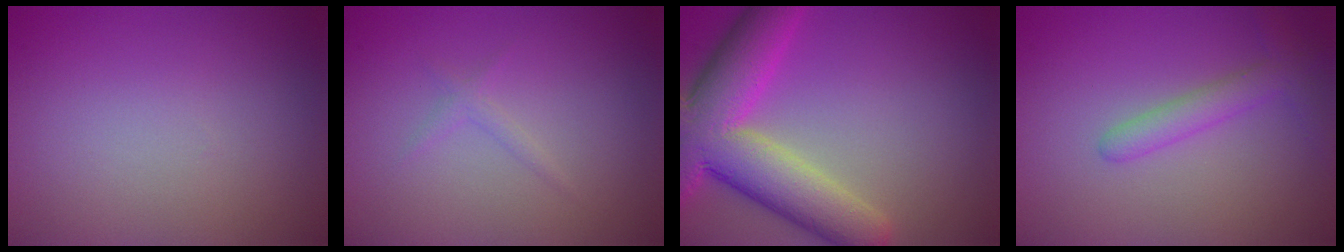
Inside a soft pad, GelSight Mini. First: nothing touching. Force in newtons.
{"total": 0.9, "press": 0.9, "slide": 0.0}
{"total": 10.0, "press": 10.0, "slide": 0.6}
{"total": 2.4, "press": 2.4, "slide": 0.1}